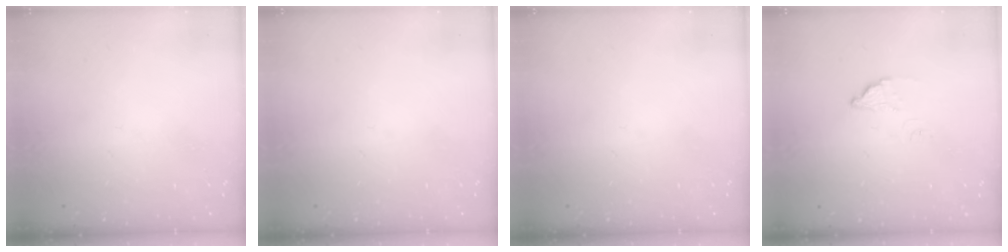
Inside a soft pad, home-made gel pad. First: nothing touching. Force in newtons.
{"total": 0.0}
{"total": 0.0}
{"total": 2.5, "press": 2.5, "slide": 0.1}